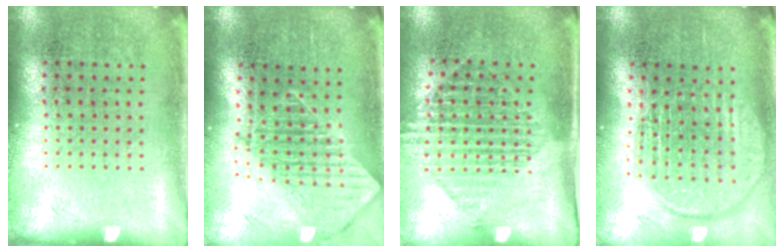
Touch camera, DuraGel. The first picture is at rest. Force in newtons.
{"total": 1.8, "press": 1.4, "slide": 1.2}
{"total": 1.6, "press": 1.3, "slide": 0.9}
{"total": 1.9, "press": 1.7, "slide": 1.0}